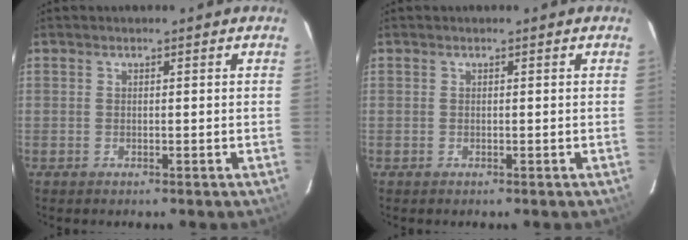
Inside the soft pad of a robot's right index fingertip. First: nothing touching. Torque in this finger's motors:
{"motor_torque": [0.00, 0.00, 0.02, 0.00]}